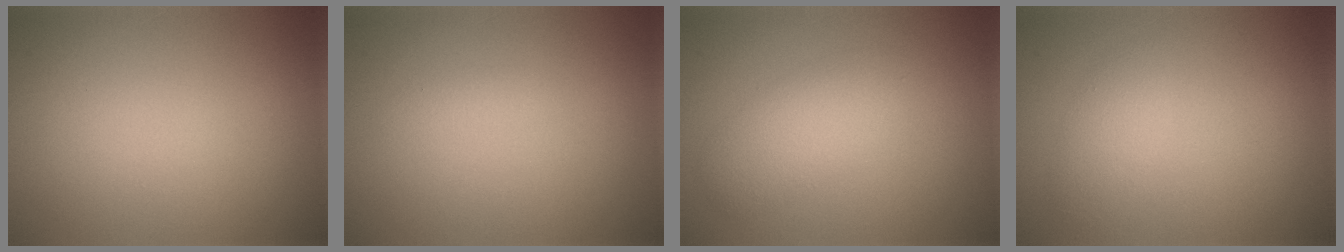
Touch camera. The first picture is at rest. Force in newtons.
{"total": 0.6, "press": 0.6, "slide": 0.0}
{"total": 3.1, "press": 3.1, "slide": 0.2}
{"total": 1.7, "press": 1.7, "slide": 0.1}